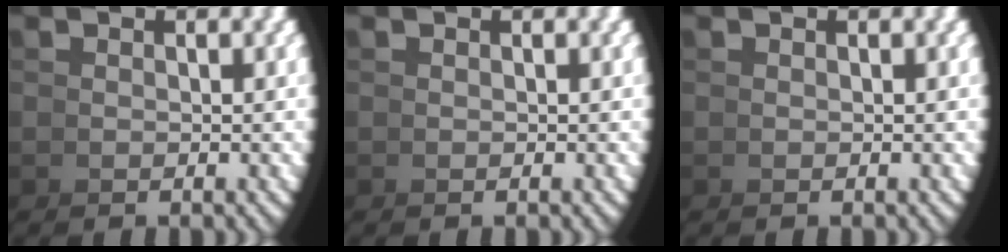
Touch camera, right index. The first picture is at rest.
{"total": 0.0}
{"total": 0.0}